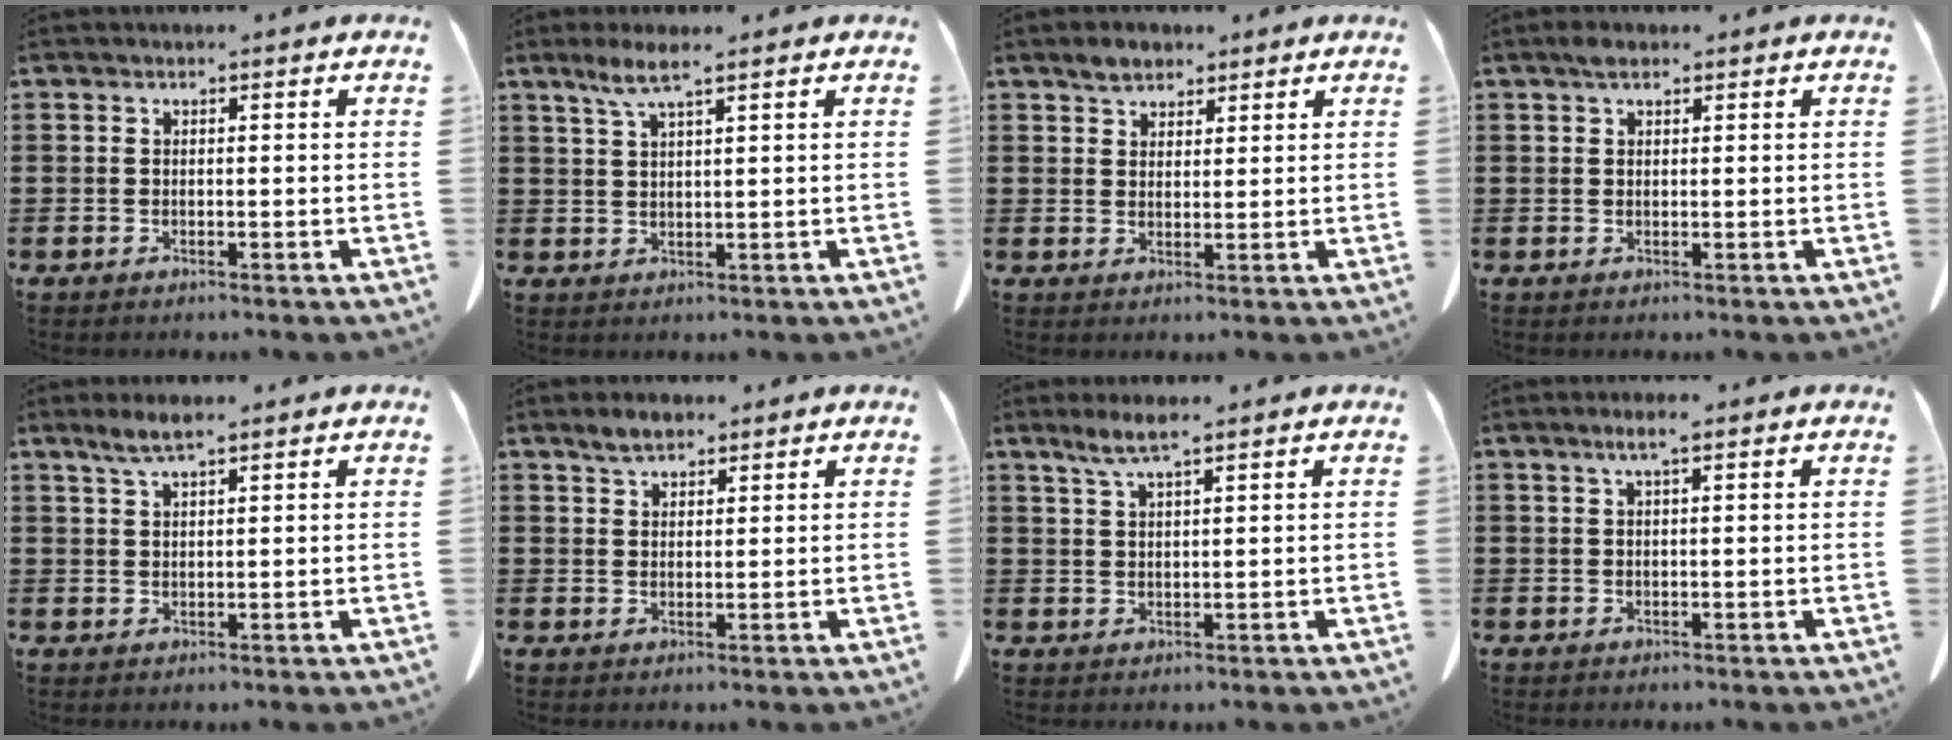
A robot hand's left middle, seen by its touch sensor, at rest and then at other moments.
{"total": 4.0, "force": [2.7, 0.2, 3.0], "torque": [-0.066, 0.000, 0.048]}
{"total": 3.0, "force": [2.5, 1.4, 0.9], "torque": [-0.016, 0.003, 0.047]}
{"total": 1.6, "force": [1.0, 0.7, 1.0], "torque": [-0.016, -0.001, 0.018]}
{"total": 3.3, "force": [2.4, 0.5, 2.2], "torque": [-0.049, 0.000, 0.044]}
{"total": 2.9, "force": [2.4, 1.1, 1.1], "torque": [-0.020, 0.000, 0.046]}
{"total": 3.9, "force": [2.8, 0.4, 2.8], "torque": [-0.061, 0.000, 0.050]}
{"total": 2.4, "force": [1.5, 0.2, 1.9], "torque": [-0.041, 0.001, 0.026]}